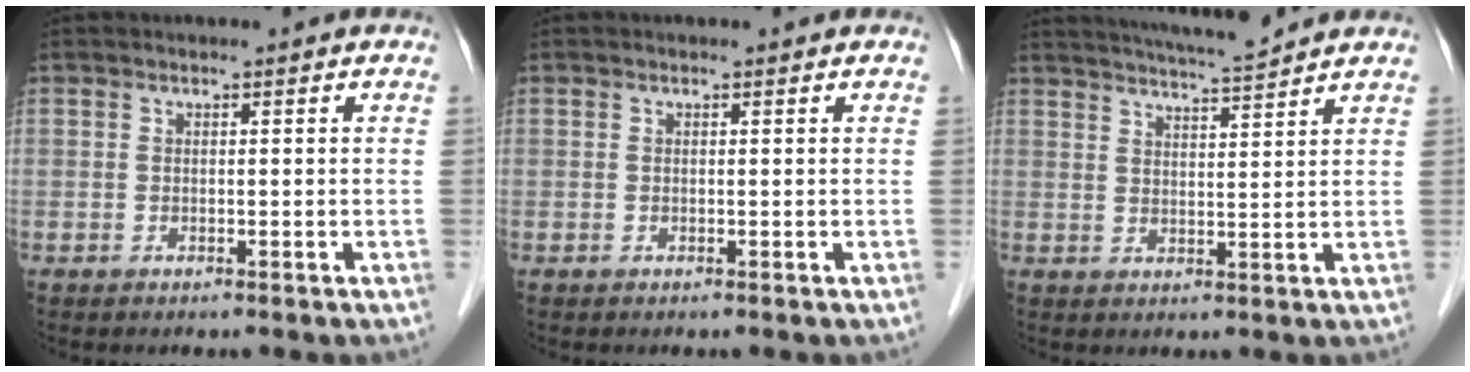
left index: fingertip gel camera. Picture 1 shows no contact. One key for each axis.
{"total": 0.7, "fx": 0.6, "fy": 0.1, "fz": 0.2, "tx": -0.008, "ty": 0.004, "tz": 0.007}
{"total": 7.9, "fx": 7.4, "fy": -0.7, "fz": 2.7, "tx": -0.053, "ty": 0.004, "tz": 0.115}